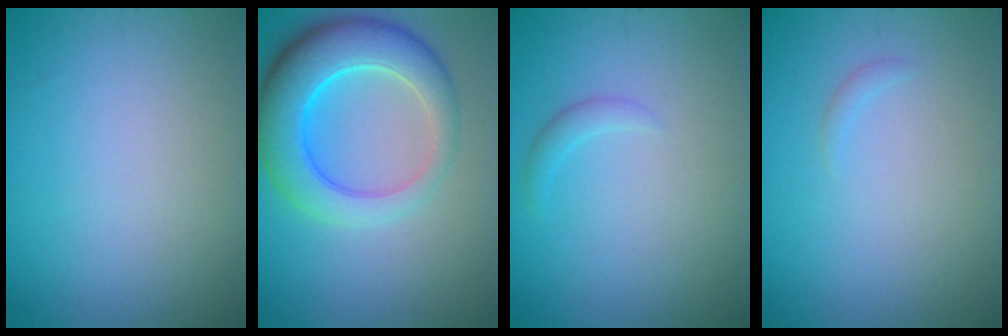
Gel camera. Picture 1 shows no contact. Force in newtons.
{"total": 7.7, "press": 7.7, "slide": 0.5}
{"total": 1.0, "press": 1.0, "slide": 0.1}
{"total": 0.5, "press": 0.5, "slide": 0.1}